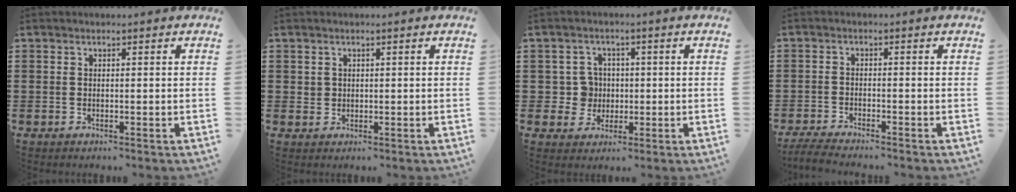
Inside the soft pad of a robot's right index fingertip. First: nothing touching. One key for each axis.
{"total": 1.1, "fx": 0.5, "fy": 1.0, "fz": 0.2, "tx": -0.007, "ty": 0.003, "tz": 0.010}
{"total": 4.7, "fx": -0.1, "fy": 4.5, "fz": 1.5, "tx": -0.049, "ty": 0.014, "tz": -0.002}
{"total": 3.1, "fx": -2.9, "fy": 0.0, "fz": 0.8, "tx": -0.028, "ty": -0.008, "tz": -0.063}